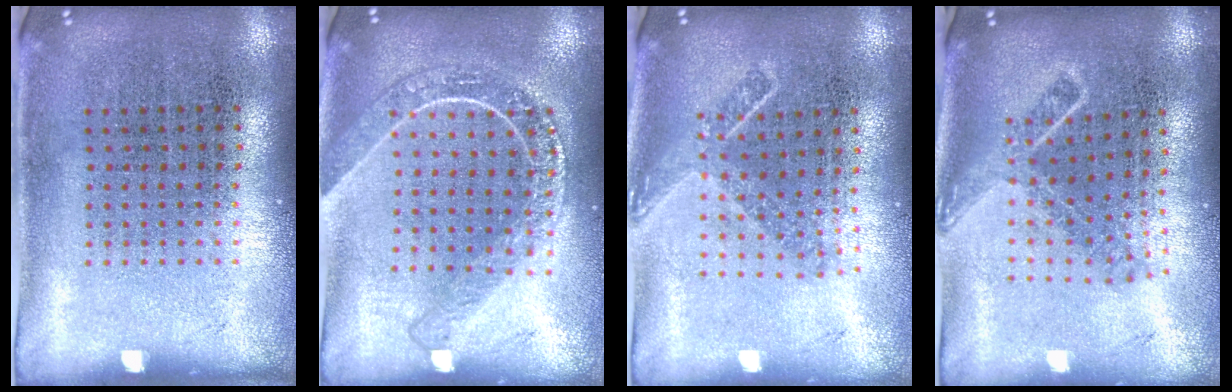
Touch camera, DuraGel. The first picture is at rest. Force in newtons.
{"total": 1.9, "press": 1.7, "slide": 0.8}
{"total": 1.6, "press": 1.2, "slide": 1.1}
{"total": 1.5, "press": 1.2, "slide": 1.0}